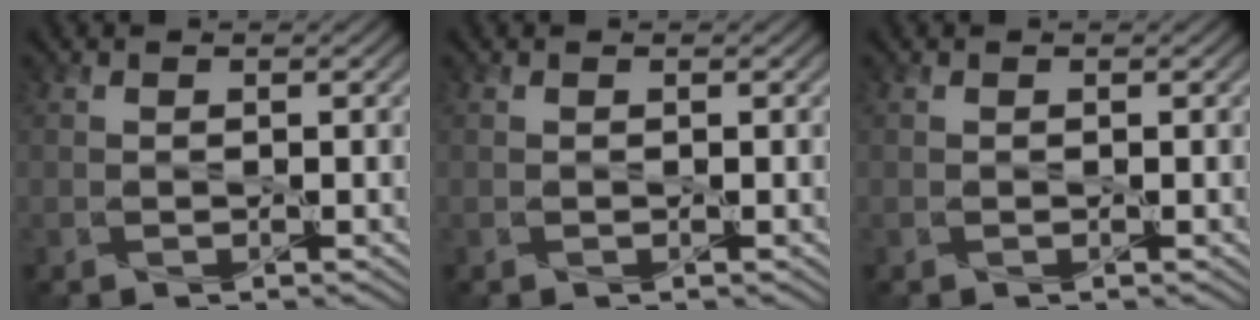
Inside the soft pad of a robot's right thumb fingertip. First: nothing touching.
{"total": 0.0}
{"total": 0.0}